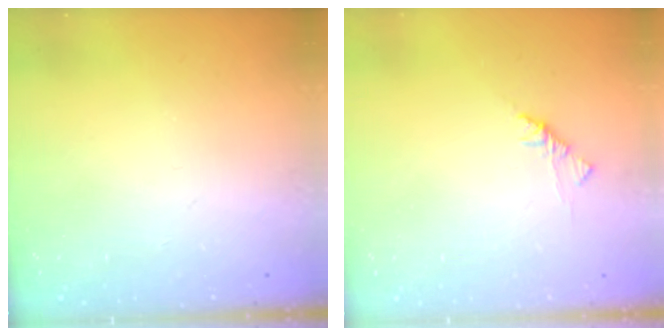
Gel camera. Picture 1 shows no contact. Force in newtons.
{"total": 1.9, "press": 1.7, "slide": 0.6}